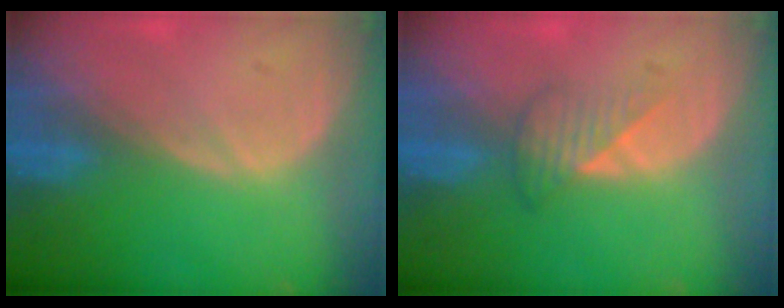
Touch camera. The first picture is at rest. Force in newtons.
{"total": 3.5, "press": 3.2, "slide": 1.5}